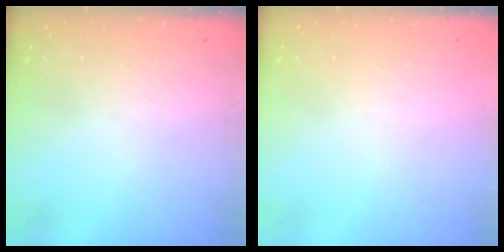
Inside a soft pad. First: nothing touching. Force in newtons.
{"total": 1.5, "press": 1.5, "slide": 0.1}